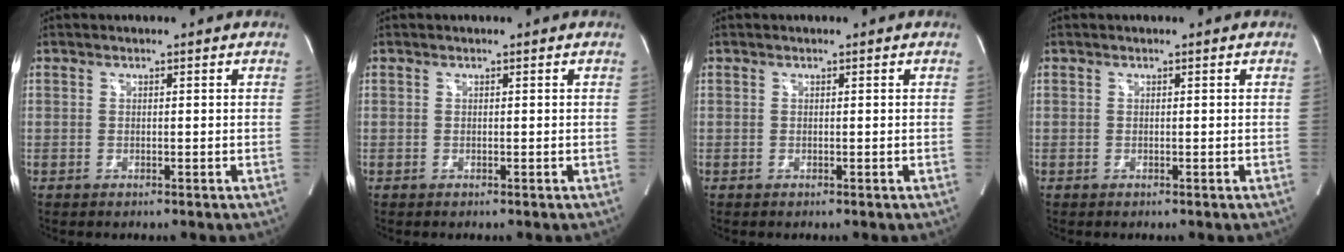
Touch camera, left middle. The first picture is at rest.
{"total": 0.0}
{"total": 0.0}
{"total": 0.0}